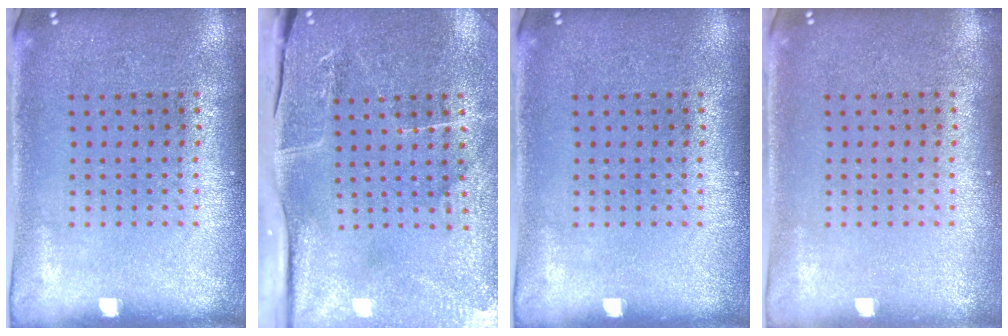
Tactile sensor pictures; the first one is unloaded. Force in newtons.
{"total": 4.2, "press": 3.8, "slide": 1.9}
{"total": 0.0}
{"total": 0.0}